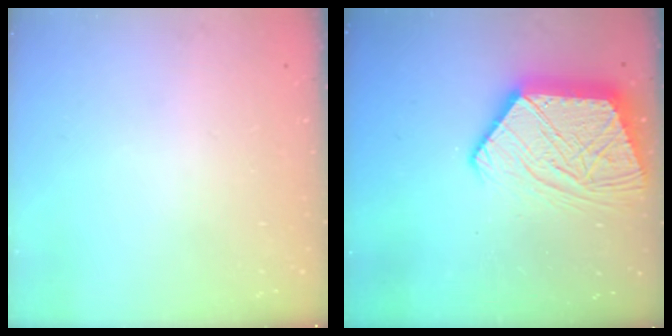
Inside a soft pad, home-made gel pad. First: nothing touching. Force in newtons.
{"total": 18.2, "press": 18.1, "slide": 1.6}